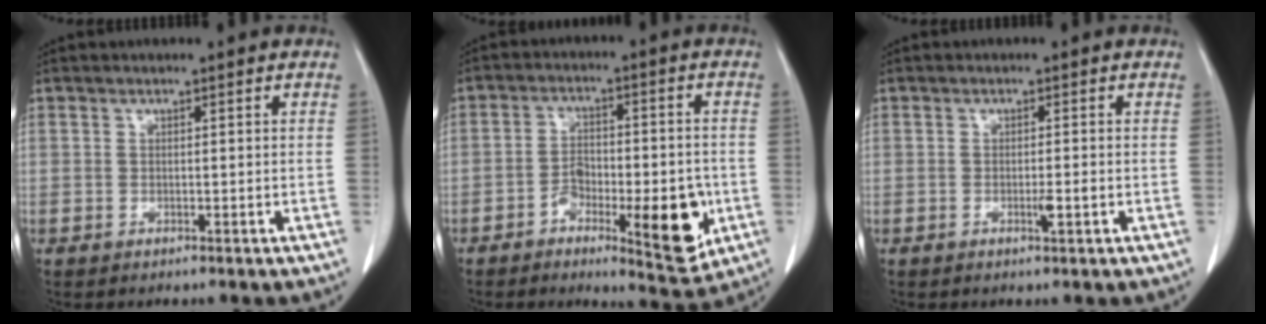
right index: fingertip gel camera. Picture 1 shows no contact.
{"total": 11.9, "force": [-4.3, 4.1, 10.3], "torque": [-0.140, 0.008, -0.058]}
{"total": 1.7, "force": [-0.5, 0.1, 1.6], "torque": [-0.028, -0.003, -0.009]}